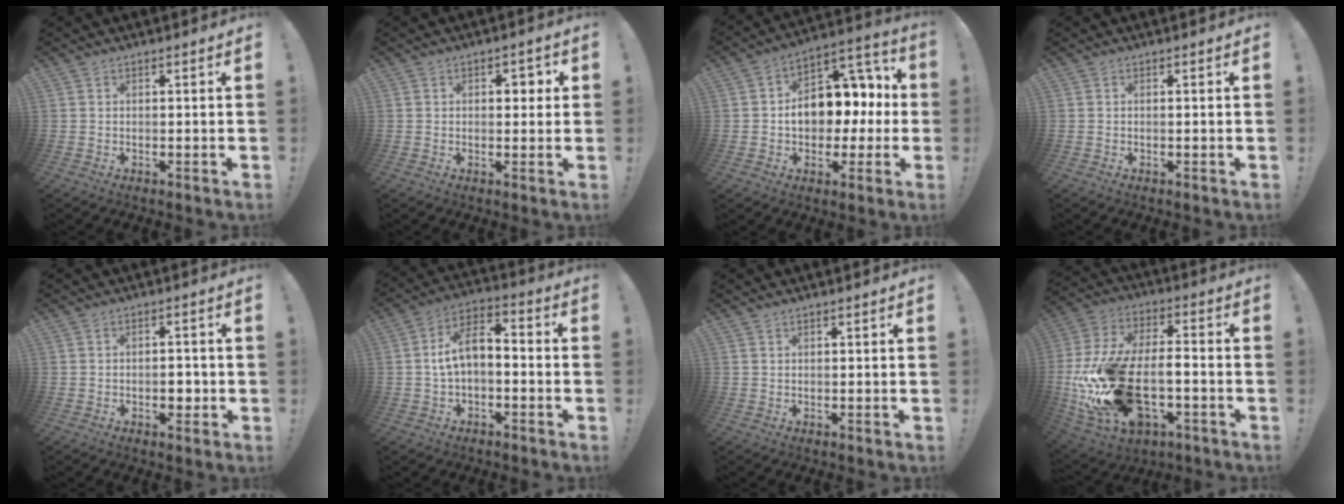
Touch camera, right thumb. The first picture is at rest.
{"total": 3.4, "force": [0.7, 2.4, 2.3], "torque": [-0.018, -0.001, 0.003]}
{"total": 13.1, "force": [0.1, 9.7, 8.8], "torque": [-0.111, 0.003, 0.004]}
{"total": 0.0}
{"total": 3.9, "force": [-1.0, 2.6, 2.7], "torque": [-0.029, 0.005, -0.020]}
{"total": 8.5, "force": [-0.8, 4.8, 7.0], "torque": [-0.115, 0.007, -0.013]}
{"total": 0.6, "force": [0.5, 0.2, 0.3], "torque": [-0.004, 0.000, 0.009]}
{"total": 24.8, "force": [-5.2, 15.1, 18.9], "torque": [-0.384, 0.025, -0.072]}